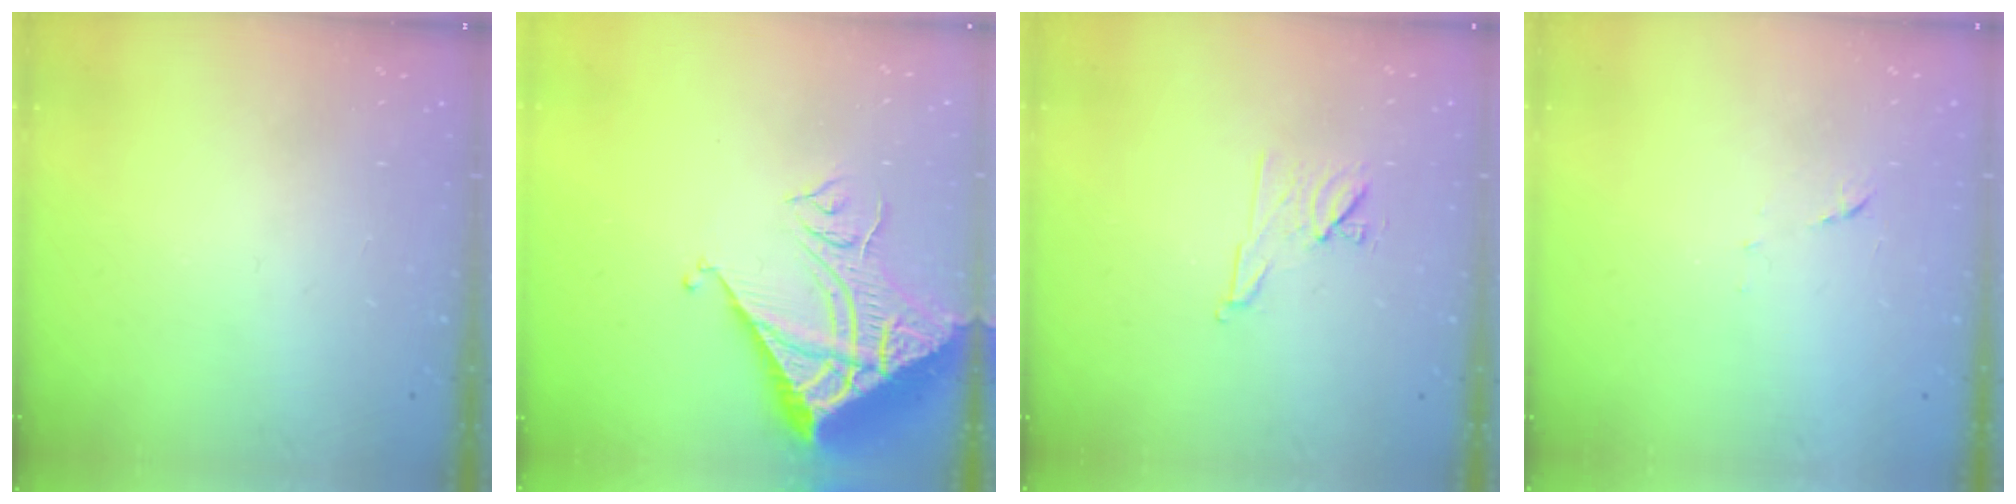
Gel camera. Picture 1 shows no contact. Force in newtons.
{"total": 11.1, "press": 11.1, "slide": 1.0}
{"total": 7.5, "press": 7.4, "slide": 1.3}
{"total": 5.5, "press": 5.4, "slide": 0.4}